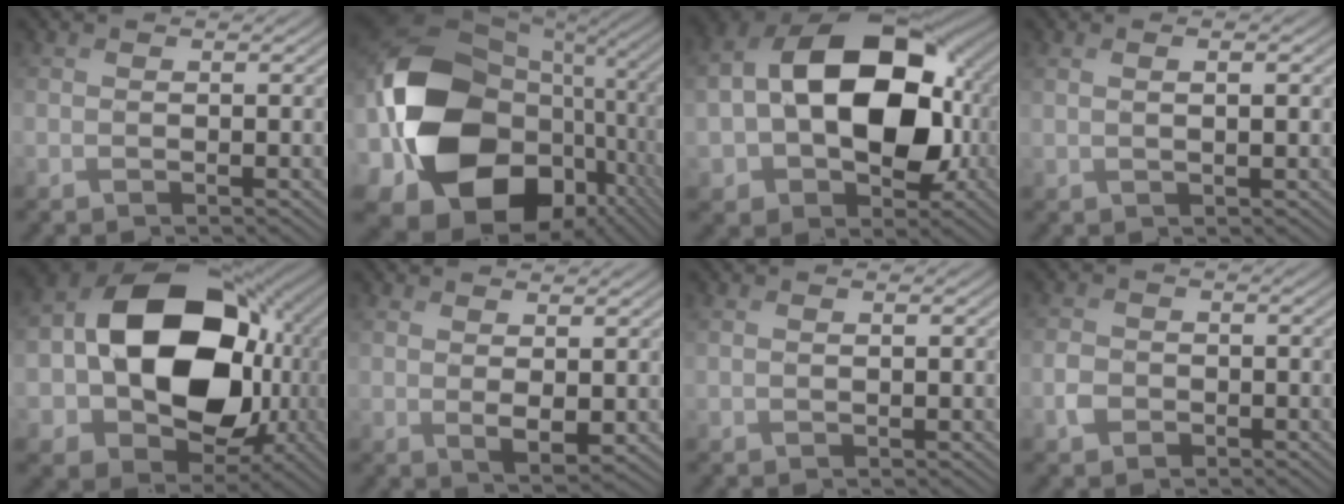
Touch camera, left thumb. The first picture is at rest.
{"total": 20.9, "force": [-1.2, 15.2, 14.4], "torque": [-0.338, -0.011, -0.013]}
{"total": 17.6, "force": [0.6, 11.7, 13.1], "torque": [-0.227, 0.003, 0.017]}
{"total": 2.2, "force": [0.9, 0.4, 1.9], "torque": [-0.028, -0.004, 0.018]}
{"total": 18.6, "force": [0.5, 13.9, 12.3], "torque": [-0.224, -0.025, 0.019]}
{"total": 3.1, "force": [1.4, 0.9, 2.6], "torque": [-0.061, -0.010, 0.033]}
{"total": 0.9, "force": [0.5, 0.1, 0.8], "torque": [-0.018, 0.002, 0.012]}
{"total": 2.1, "force": [-0.9, 1.7, 0.9], "torque": [-0.019, -0.001, -0.024]}